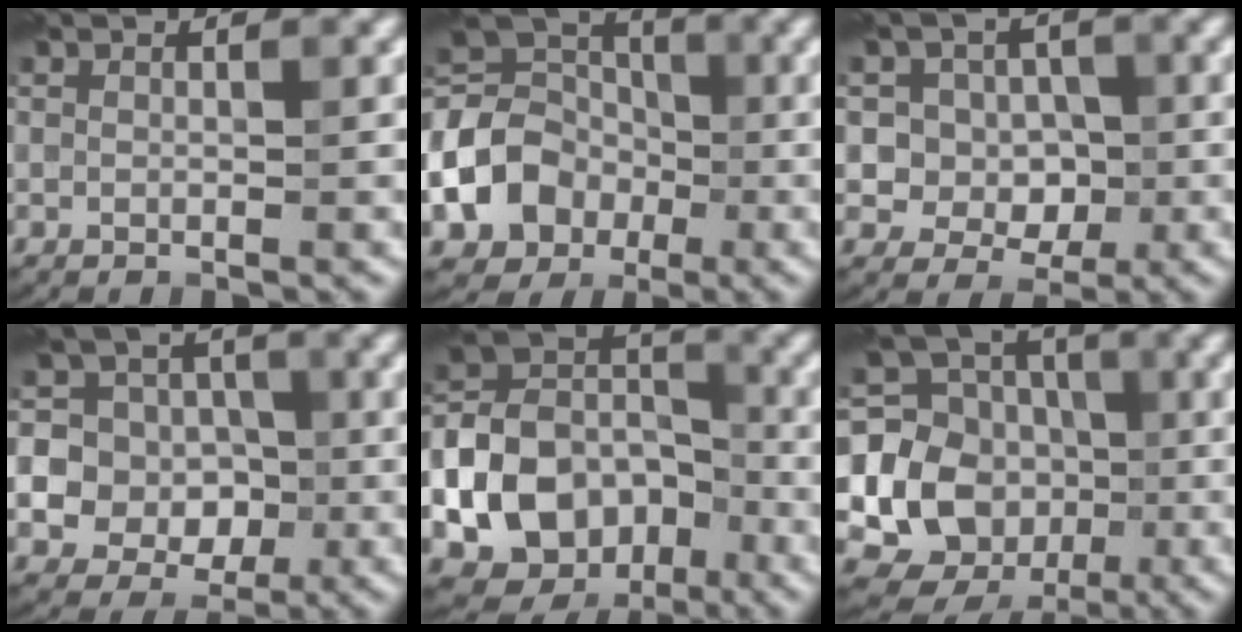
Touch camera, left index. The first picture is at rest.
{"total": 9.1, "force": [-2.5, 7.3, 4.7], "torque": [-0.097, -0.002, -0.055]}
{"total": 5.2, "force": [0.3, 4.8, 2.0], "torque": [-0.012, 0.016, -0.010]}
{"total": 13.8, "force": [-1.8, 13.3, 3.5], "torque": [-0.117, 0.004, -0.043]}
{"total": 18.4, "force": [-7.2, 14.9, 7.9], "torque": [-0.194, -0.023, -0.128]}
{"total": 16.3, "force": [-0.7, 15.3, 5.5], "torque": [-0.153, 0.013, -0.023]}